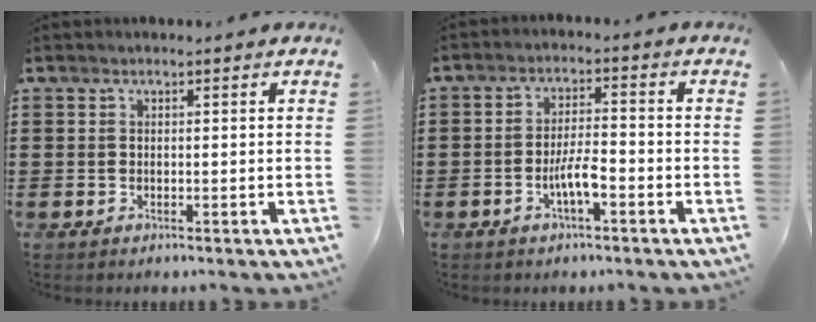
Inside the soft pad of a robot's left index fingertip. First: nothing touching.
{"total": 4.8, "force": [-1.9, 1.2, 4.3], "torque": [-0.087, 0.004, -0.039]}